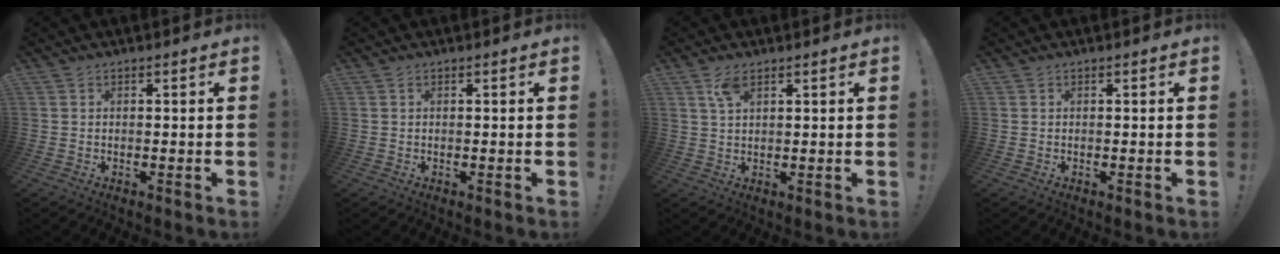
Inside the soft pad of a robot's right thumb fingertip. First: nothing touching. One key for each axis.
{"total": 0.0}
{"total": 4.4, "fx": 2.4, "fy": 1.8, "fz": 3.2, "tx": -0.059, "ty": -0.003, "tz": 0.042}
{"total": 0.0}